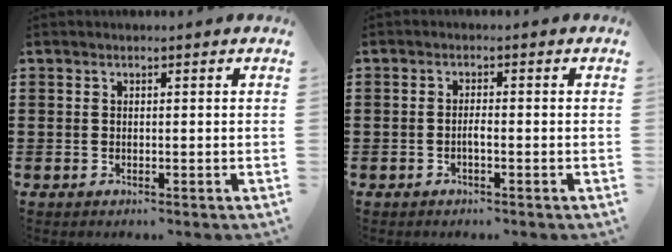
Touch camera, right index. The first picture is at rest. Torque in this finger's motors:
{"motor_torque": [0.00, 0.01, 0.04, 0.03]}